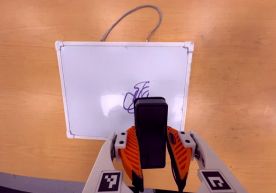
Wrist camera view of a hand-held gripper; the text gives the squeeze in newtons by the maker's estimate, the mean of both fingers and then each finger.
{"total": 8.7, "left": 6.8, "right": 10.6}